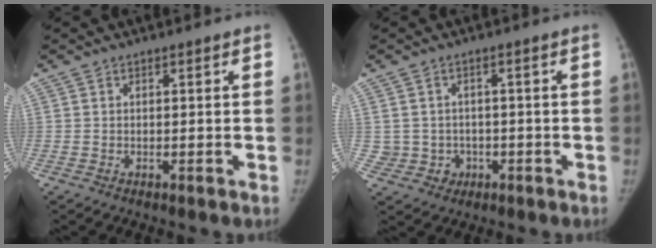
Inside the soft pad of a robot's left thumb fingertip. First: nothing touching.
{"total": 4.5, "force": [-0.8, 4.4, 0.4], "torque": [0.020, 0.013, -0.007]}